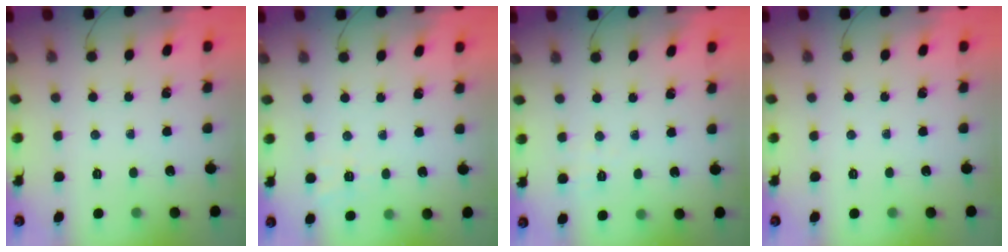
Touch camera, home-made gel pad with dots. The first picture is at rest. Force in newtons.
{"total": 1.8, "press": 0.2, "slide": 1.8}
{"total": 1.4, "press": 0.5, "slide": 1.3}
{"total": 0.0}